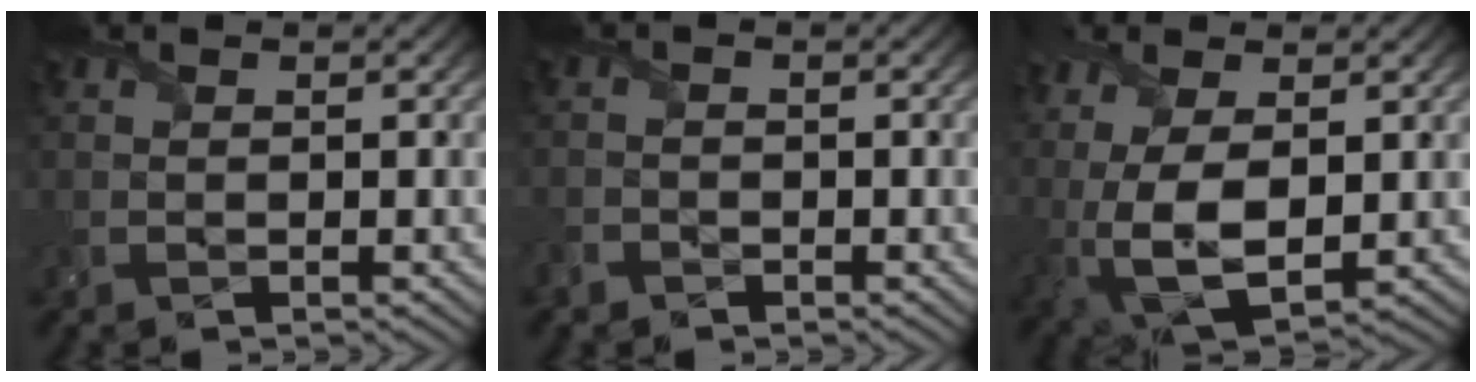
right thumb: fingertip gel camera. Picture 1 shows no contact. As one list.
[{"total": 1.6, "force": [-1.4, 0.9, 0.2], "torque": [-0.007, -0.004, -0.032]}, {"total": 8.9, "force": [0.2, 4.8, 7.5], "torque": [-0.198, -0.005, 0.014]}]